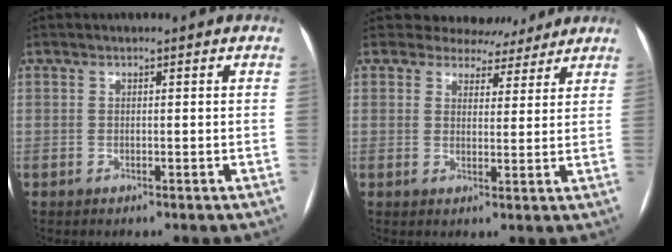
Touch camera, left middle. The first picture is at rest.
{"total": 6.8, "force": [6.2, 3.0, -0.1], "torque": [0.016, 0.002, 0.069]}